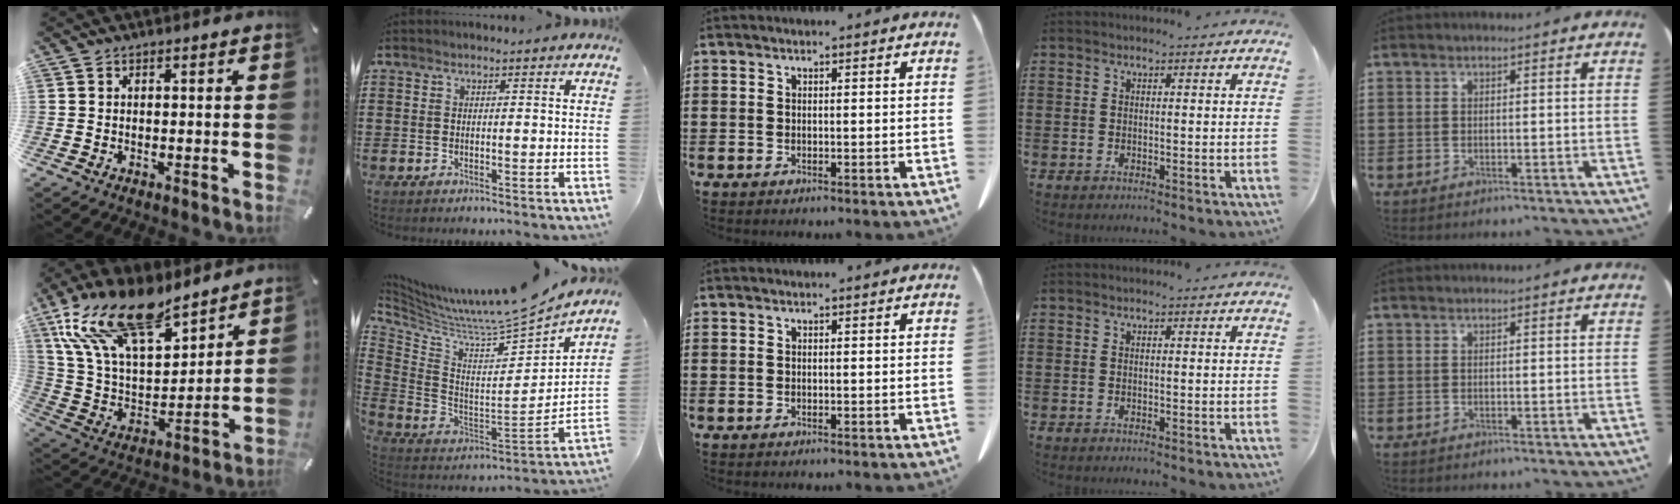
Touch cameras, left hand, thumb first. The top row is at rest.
{"thumb": {"total": 22.2, "force": [15.9, 10.4, 11.5], "torque": [-0.258, -0.103, 0.287]}, "index": {"total": 6.6, "force": [6.2, -1.0, 2.0], "torque": [-0.075, -0.067, 0.089]}}